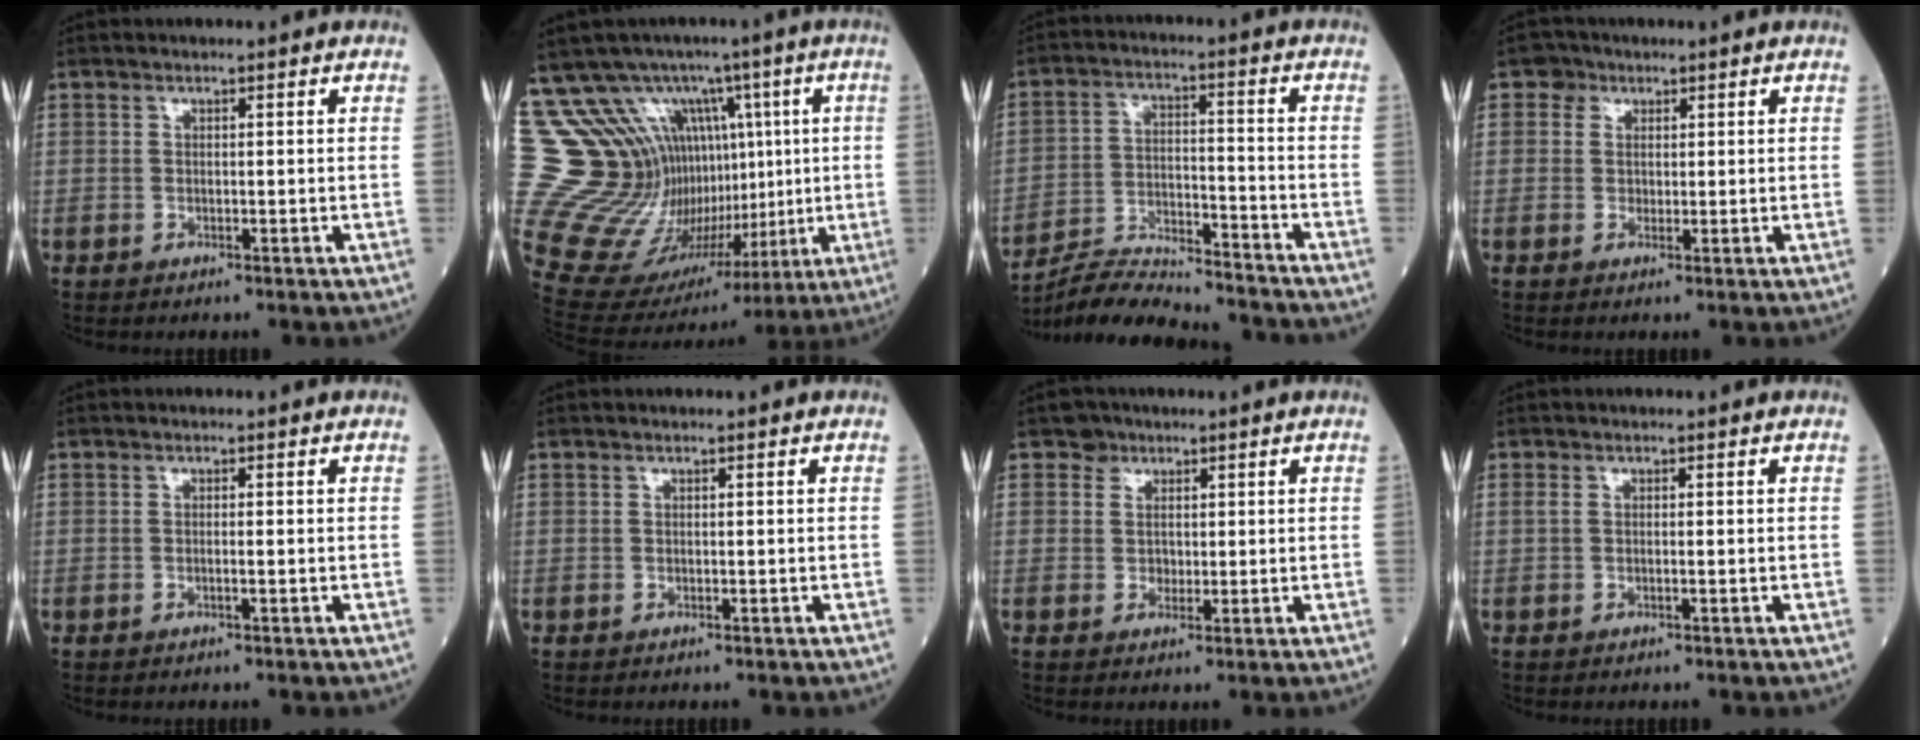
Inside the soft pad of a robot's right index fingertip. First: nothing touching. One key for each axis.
{"total": 22.9, "fx": 5.0, "fy": 18.0, "fz": 13.3, "tx": -0.258, "ty": 0.079, "tz": 0.127}
{"total": 14.0, "fx": -13.4, "fy": 1.0, "fz": 3.8, "tx": -0.069, "ty": 0.007, "tz": -0.220}
{"total": 2.6, "fx": 1.1, "fy": 2.3, "fz": 0.2, "tx": 0.005, "ty": -0.001, "tz": 0.011}
{"total": 0.8, "fx": -0.2, "fy": -0.1, "fz": 0.7, "tx": -0.016, "ty": 0.000, "tz": -0.003}
{"total": 0.0}
{"total": 3.1, "fx": 1.5, "fy": 2.7, "fz": 0.1, "tx": 0.003, "ty": -0.002, "tz": 0.020}
{"total": 1.0, "fx": 0.1, "fy": 0.3, "fz": 0.9, "tx": -0.027, "ty": 0.006, "tz": 0.004}